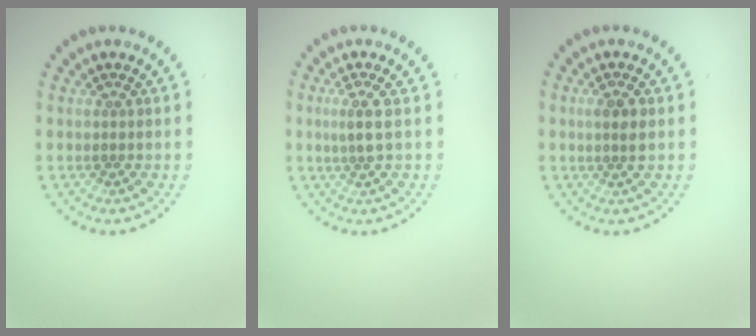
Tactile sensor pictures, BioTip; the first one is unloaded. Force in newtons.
{"total": 1.7, "press": 1.4, "slide": 0.9}
{"total": 1.8, "press": 1.6, "slide": 0.7}